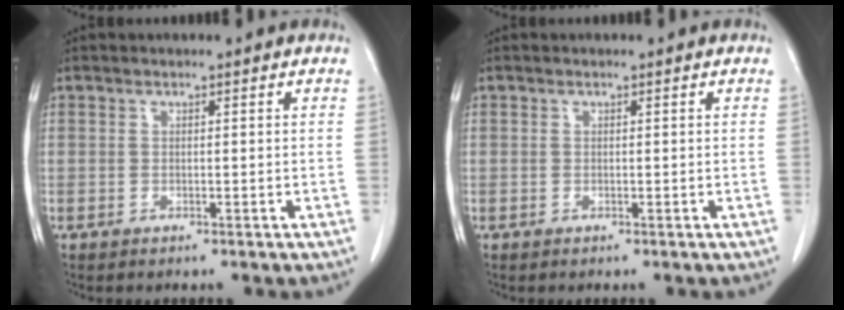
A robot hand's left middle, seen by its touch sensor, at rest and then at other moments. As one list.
[{"total": 0.0}]